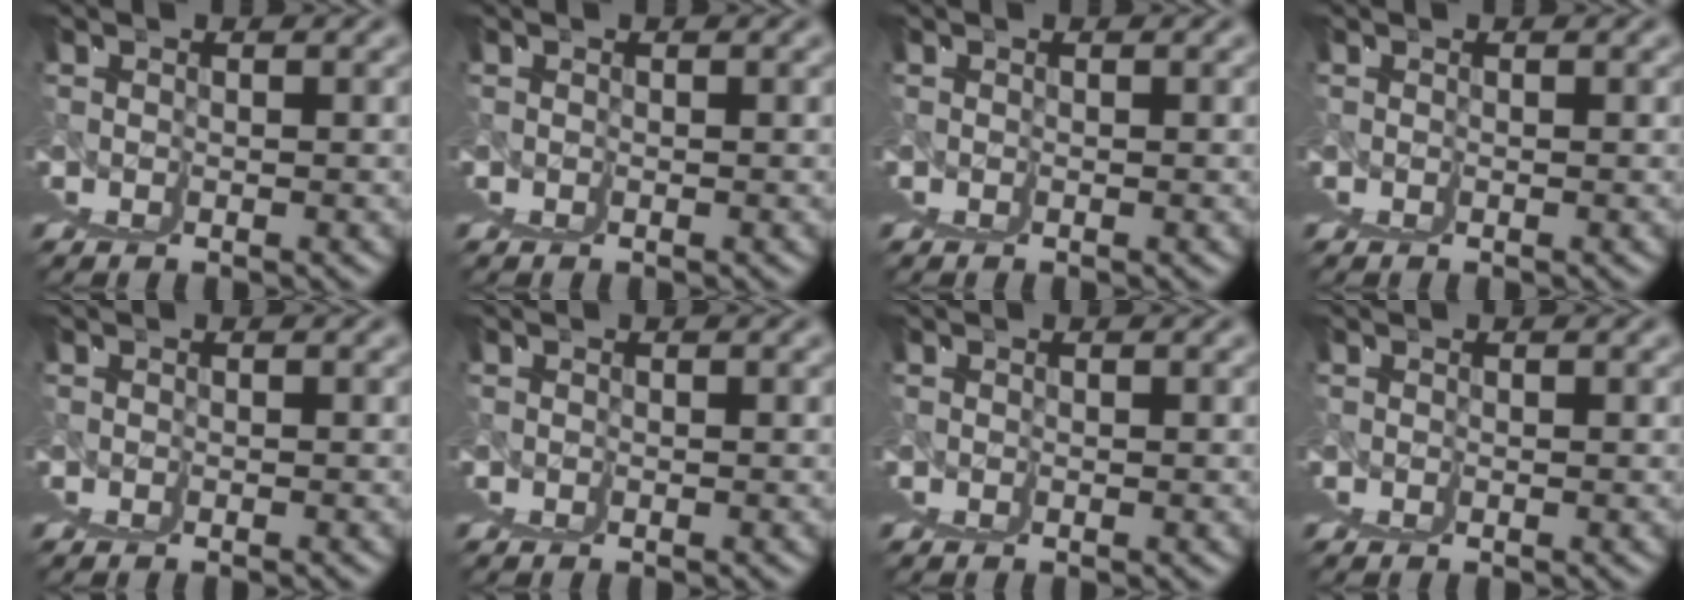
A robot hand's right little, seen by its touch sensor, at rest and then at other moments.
{"total": 0.0}
{"total": 0.0}
{"total": 0.0}
{"total": 0.7, "force": [-0.4, -0.4, -0.4], "torque": [0.005, 0.004, -0.009]}
{"total": 0.0}
{"total": 0.0}
{"total": 0.0}